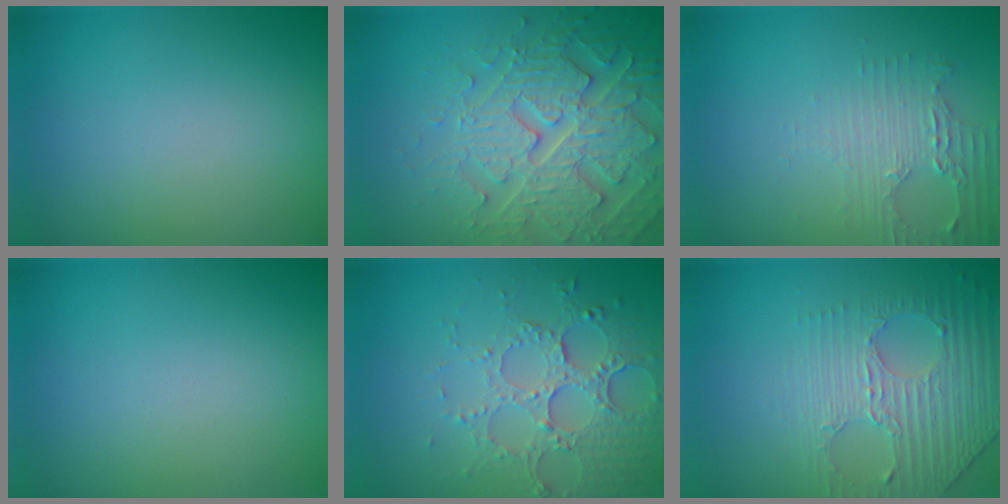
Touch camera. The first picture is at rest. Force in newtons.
{"total": 5.5, "press": 5.3, "slide": 1.4}
{"total": 2.4, "press": 2.3, "slide": 0.9}
{"total": 0.0}
{"total": 5.3, "press": 3.9, "slide": 3.6}
{"total": 4.4, "press": 3.2, "slide": 3.0}